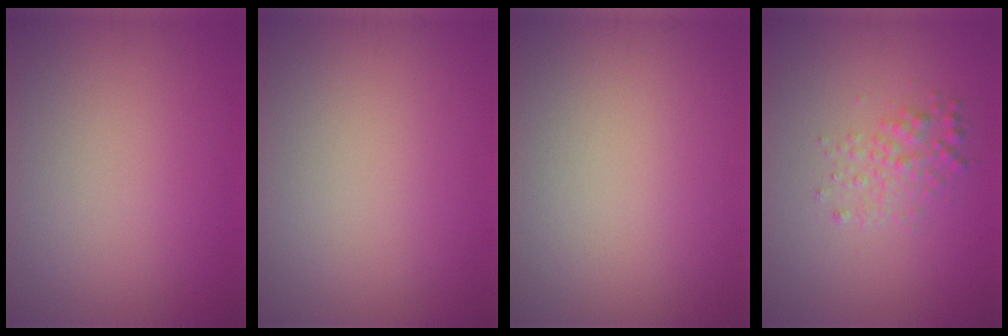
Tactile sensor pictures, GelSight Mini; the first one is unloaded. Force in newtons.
{"total": 0.0}
{"total": 0.0}
{"total": 2.2, "press": 2.2, "slide": 0.0}